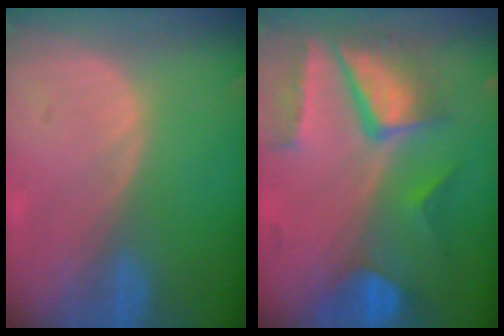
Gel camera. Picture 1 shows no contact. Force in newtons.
{"total": 10.5, "press": 8.8, "slide": 5.7}